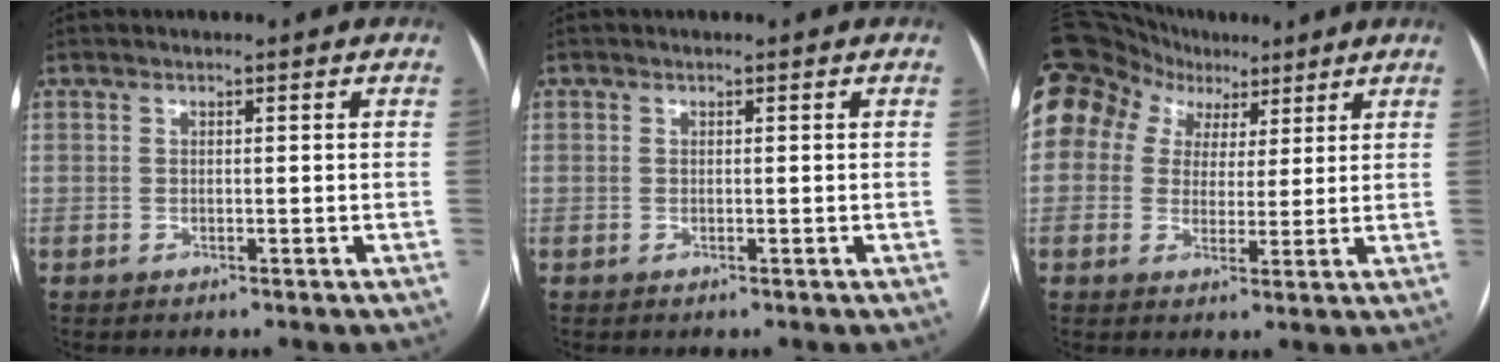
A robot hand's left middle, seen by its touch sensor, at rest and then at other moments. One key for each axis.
{"total": 0.0}
{"total": 21.5, "fx": 11.1, "fy": 16.4, "fz": 8.2, "tx": -0.268, "ty": 0.093, "tz": 0.210}